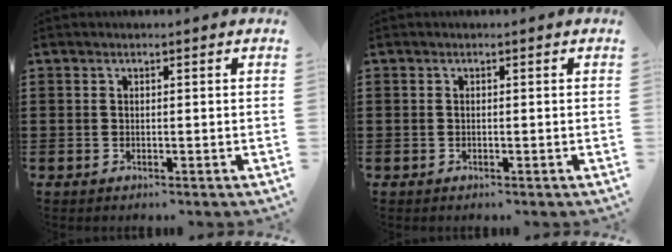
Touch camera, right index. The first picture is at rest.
{"total": 0.0}